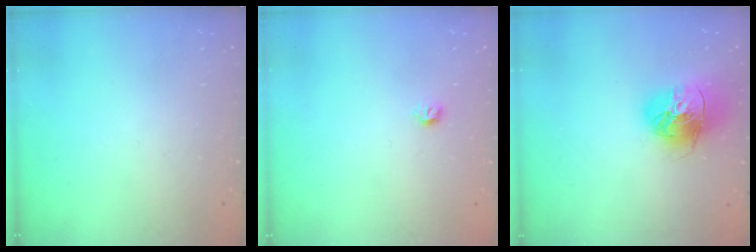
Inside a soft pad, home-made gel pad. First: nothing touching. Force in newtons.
{"total": 2.8, "press": 2.7, "slide": 0.8}
{"total": 16.2, "press": 16.1, "slide": 2.0}